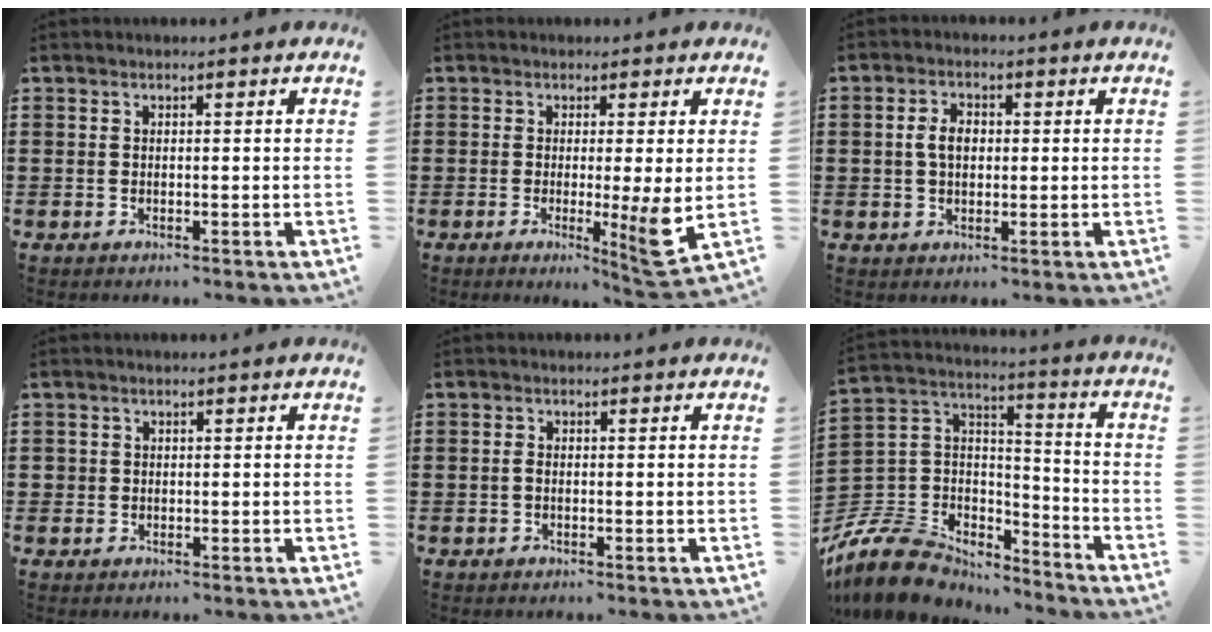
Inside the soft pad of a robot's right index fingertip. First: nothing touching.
{"total": 6.4, "force": [-0.4, -0.2, 6.3], "torque": [-0.107, -0.025, -0.004]}
{"total": 3.6, "force": [0.2, 2.3, 2.7], "torque": [-0.057, 0.011, 0.002]}
{"total": 0.8, "force": [0.0, 0.8, 0.1], "torque": [-0.004, 0.006, -0.003]}
{"total": 0.7, "force": [-0.2, 0.4, 0.5], "torque": [-0.013, -0.002, -0.004]}
{"total": 11.3, "force": [-9.3, 5.7, 3.0], "torque": [-0.099, 0.016, -0.185]}